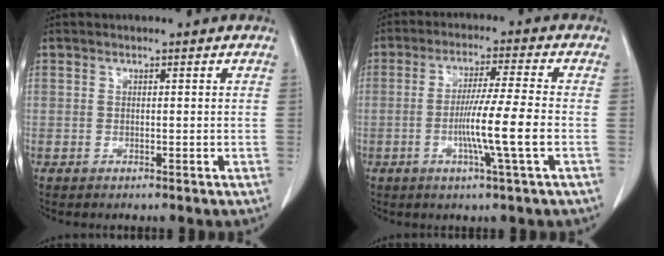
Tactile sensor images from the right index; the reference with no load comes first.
{"total": 8.7, "force": [-2.1, -1.3, 8.3], "torque": [-0.151, -0.009, -0.040]}